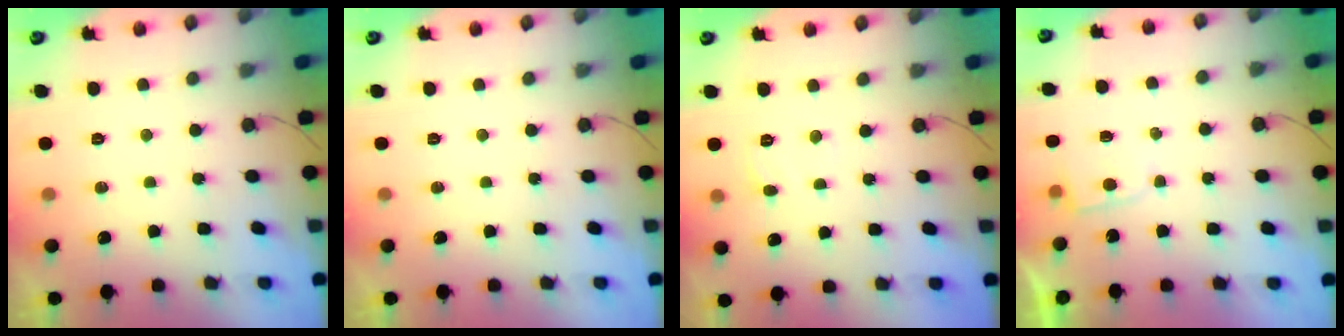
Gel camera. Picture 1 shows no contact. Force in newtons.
{"total": 0.0}
{"total": 3.7, "press": 3.6, "slide": 0.4}
{"total": 2.8, "press": 2.8, "slide": 0.4}